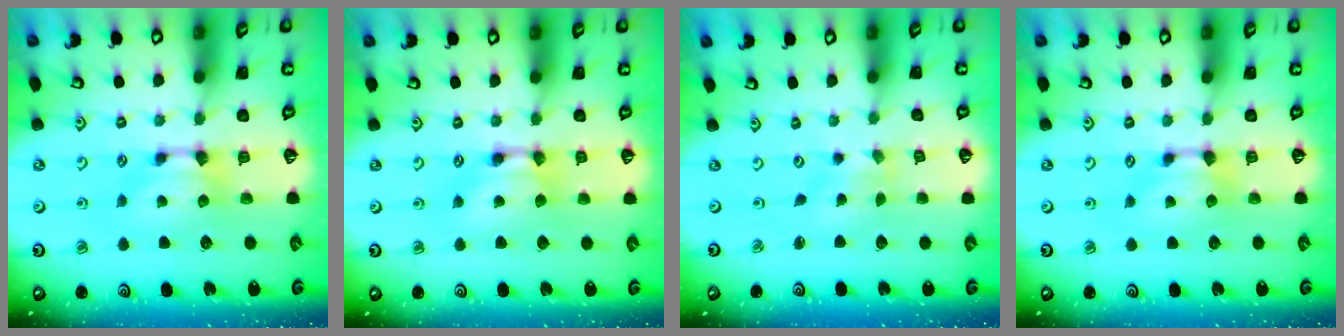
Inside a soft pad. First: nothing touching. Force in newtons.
{"total": 1.6, "press": 1.6, "slide": 0.1}
{"total": 2.8, "press": 2.7, "slide": 0.9}
{"total": 0.6, "press": 0.1, "slide": 0.6}